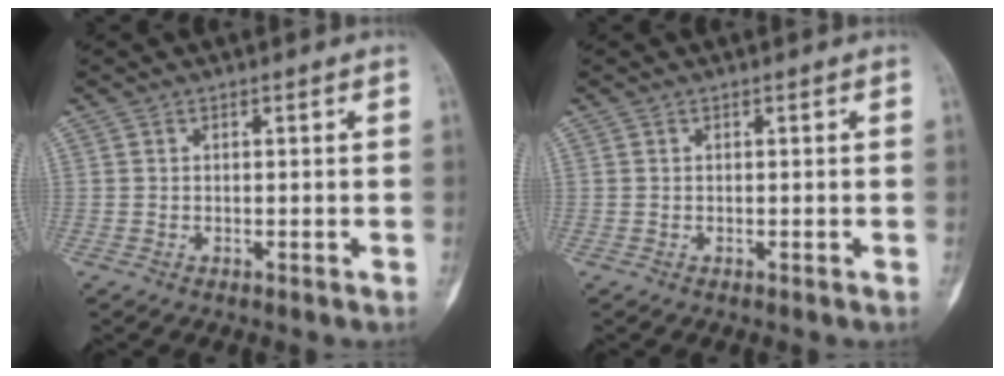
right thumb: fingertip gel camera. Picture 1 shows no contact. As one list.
[{"total": 0.0}]